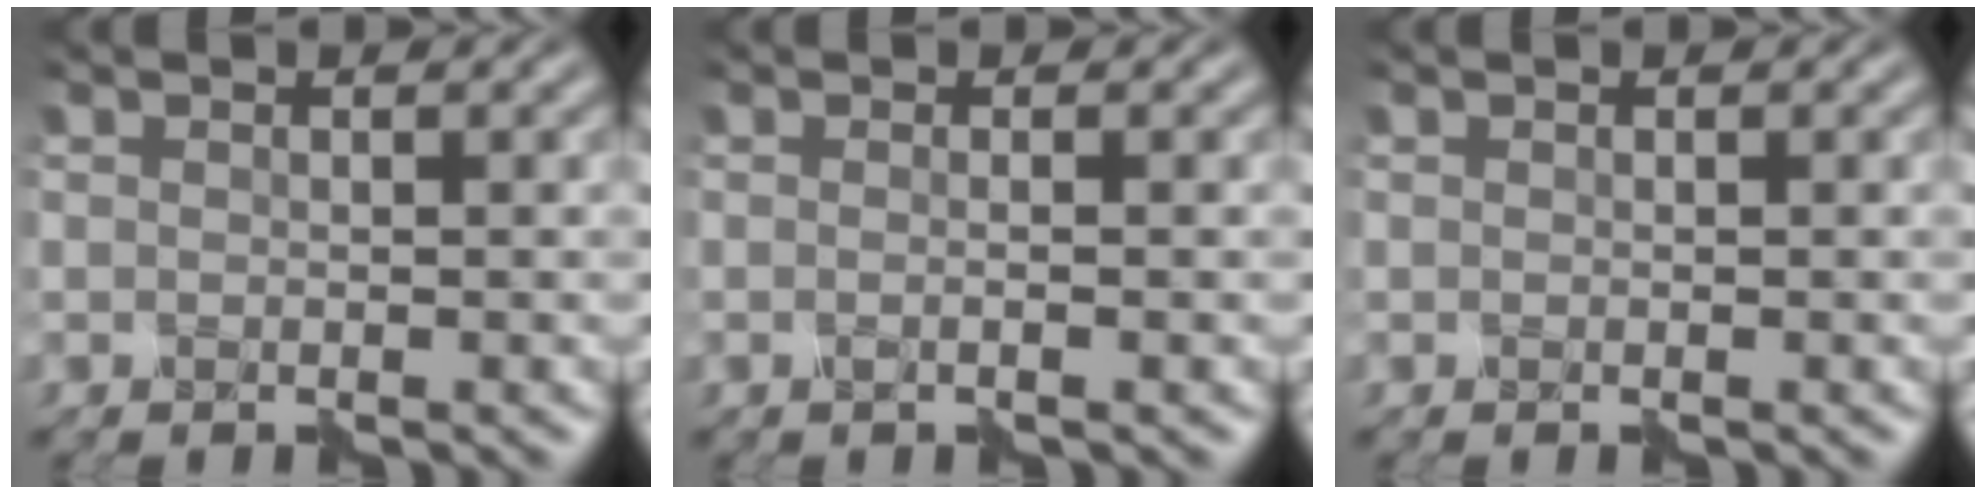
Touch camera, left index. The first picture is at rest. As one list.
[{"total": 1.3, "force": [0.1, 0.3, 1.2], "torque": [-0.010, -0.007, -0.016]}, {"total": 0.0}]